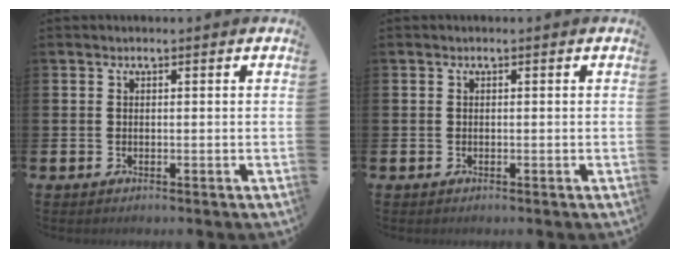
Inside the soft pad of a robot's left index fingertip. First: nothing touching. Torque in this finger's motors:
{"motor_torque": [0.00, 0.00, 0.00, 0.00]}